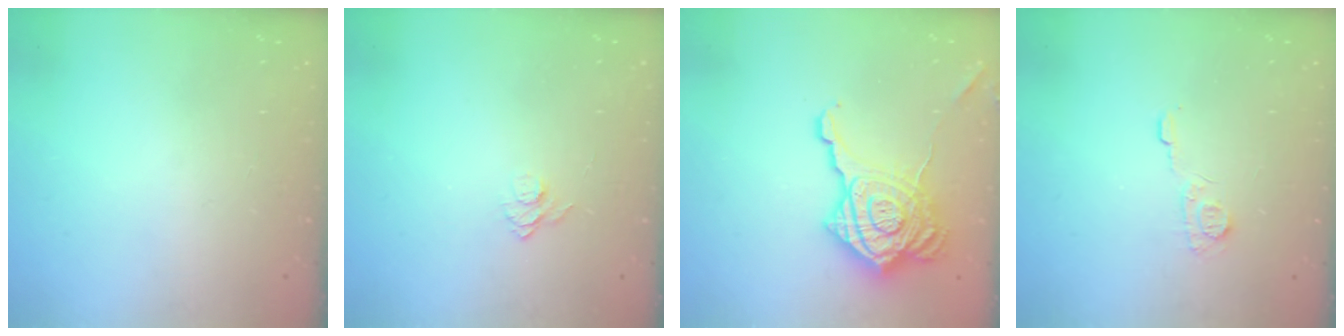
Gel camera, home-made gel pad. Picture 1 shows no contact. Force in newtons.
{"total": 5.8, "press": 5.7, "slide": 0.5}
{"total": 23.5, "press": 23.4, "slide": 2.0}
{"total": 6.2, "press": 6.2, "slide": 0.8}